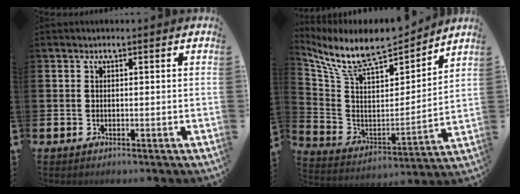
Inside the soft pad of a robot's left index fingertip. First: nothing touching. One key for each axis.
{"total": 9.7, "fx": 8.6, "fy": 2.5, "fz": 3.8, "tx": -0.119, "ty": -0.060, "tz": 0.149}